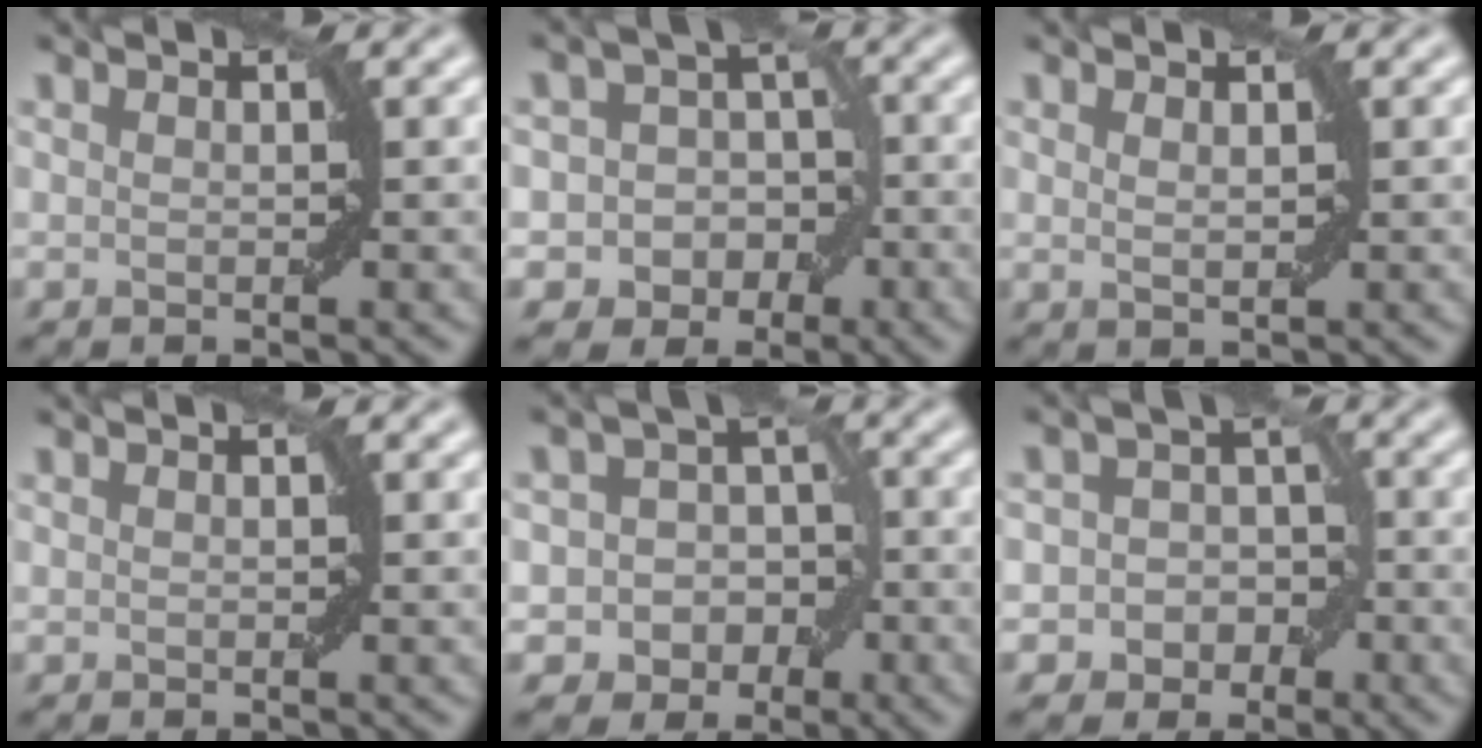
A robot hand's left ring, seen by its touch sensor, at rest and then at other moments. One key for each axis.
{"total": 7.3, "fx": -2.7, "fy": 6.6, "fz": 1.7, "tx": -0.006, "ty": 0.019, "tz": -0.065}
{"total": 0.9, "fx": 0.5, "fy": 0.3, "fz": 0.8, "tx": -0.014, "ty": -0.002, "tz": 0.010}
{"total": 0.0}
{"total": 6.6, "fx": -2.4, "fy": 5.9, "fz": 1.6, "tx": -0.003, "ty": 0.018, "tz": -0.059}
{"total": 5.4, "fx": -1.9, "fy": 5.0, "fz": 1.2, "tx": 0.003, "ty": 0.019, "tz": -0.053}